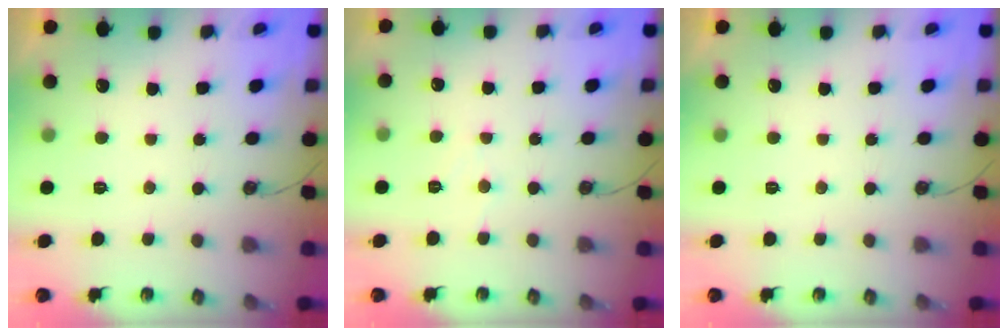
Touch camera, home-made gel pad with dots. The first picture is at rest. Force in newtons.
{"total": 3.4, "press": 3.3, "slide": 0.5}
{"total": 0.0}